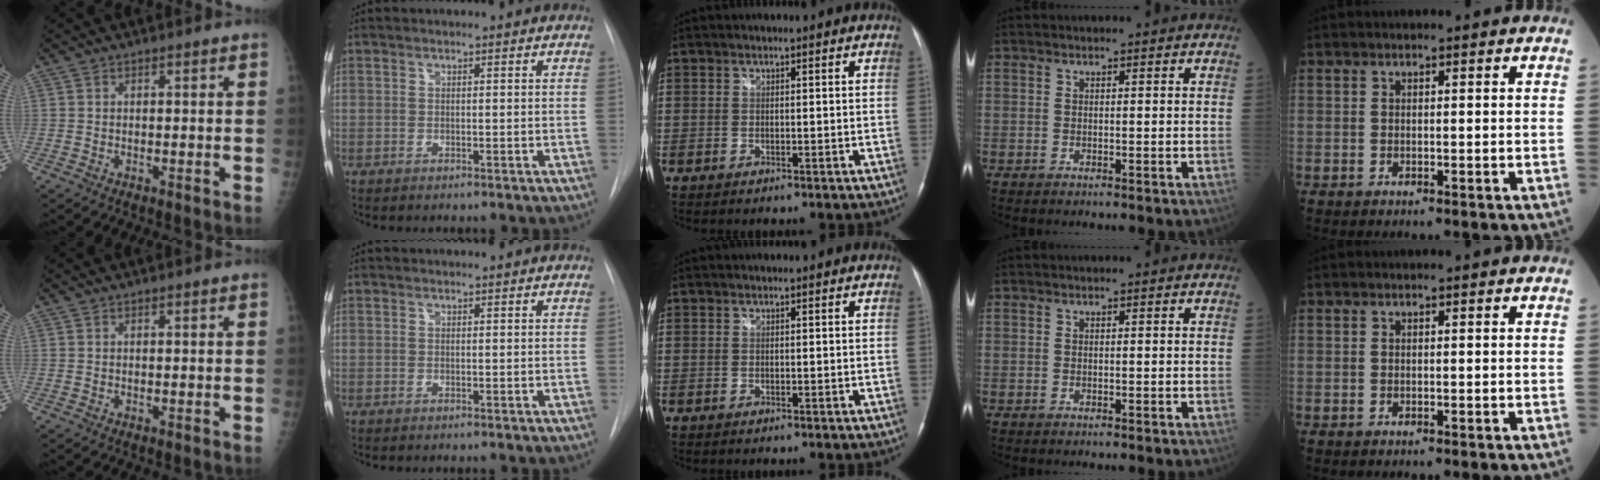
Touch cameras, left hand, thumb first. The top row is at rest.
{}